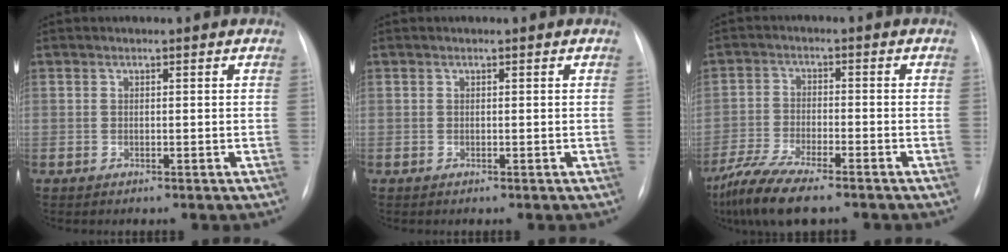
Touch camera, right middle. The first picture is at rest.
{"total": 0.0}
{"total": 10.1, "force": [-7.8, 1.9, 6.2], "torque": [-0.119, -0.028, -0.137]}